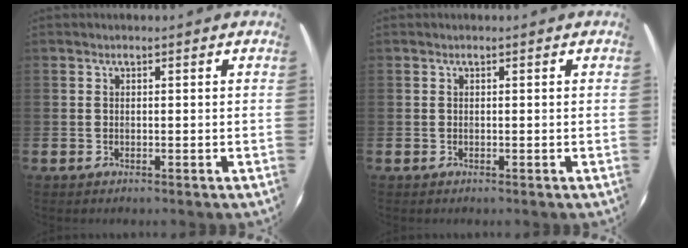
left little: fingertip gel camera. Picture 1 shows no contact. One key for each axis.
{"total": 0.0}